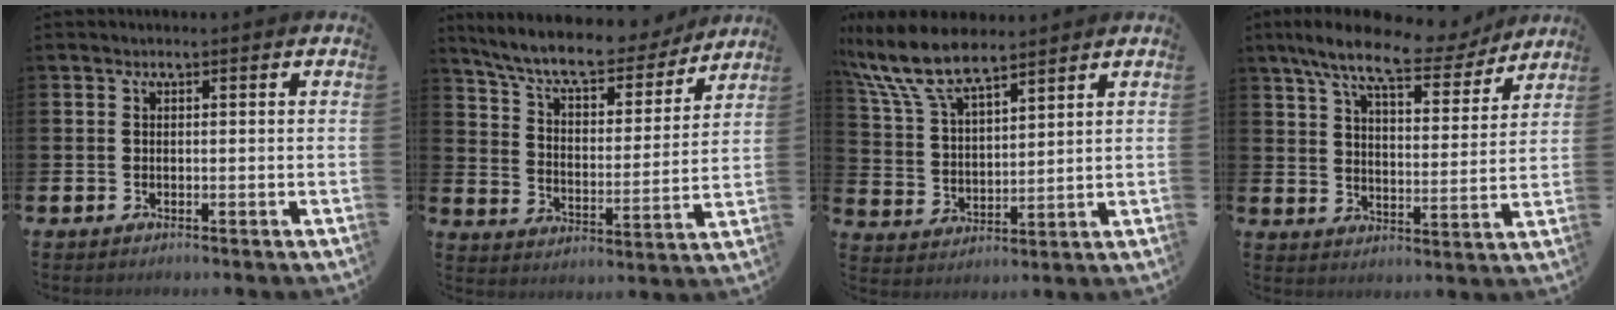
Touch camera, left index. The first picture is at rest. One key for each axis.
{"total": 9.2, "fx": 8.4, "fy": 1.9, "fz": 3.3, "tx": -0.097, "ty": -0.055, "tz": 0.144}
{"total": 9.7, "fx": 8.2, "fy": 3.0, "fz": 4.3, "tx": -0.117, "ty": -0.029, "tz": 0.151}
{"total": 10.6, "fx": 8.9, "fy": 2.7, "fz": 5.1, "tx": -0.113, "ty": -0.045, "tz": 0.152}